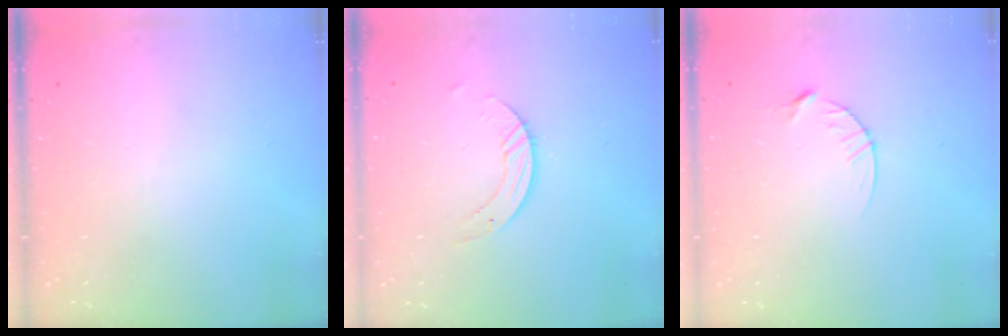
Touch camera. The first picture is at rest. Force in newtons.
{"total": 3.9, "press": 3.9, "slide": 0.1}
{"total": 4.1, "press": 4.1, "slide": 0.5}